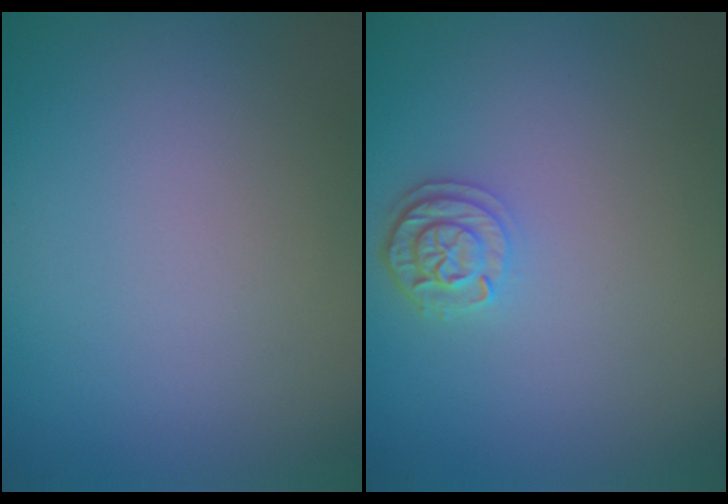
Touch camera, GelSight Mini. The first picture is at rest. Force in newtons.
{"total": 2.2, "press": 1.9, "slide": 1.1}